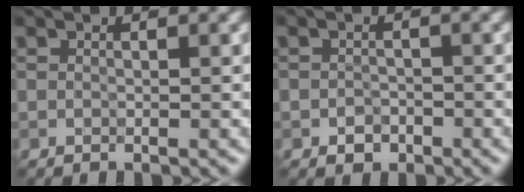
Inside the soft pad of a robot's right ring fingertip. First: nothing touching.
{"total": 1.4, "force": [-0.8, 1.0, 0.5], "torque": [-0.003, 0.000, -0.016]}